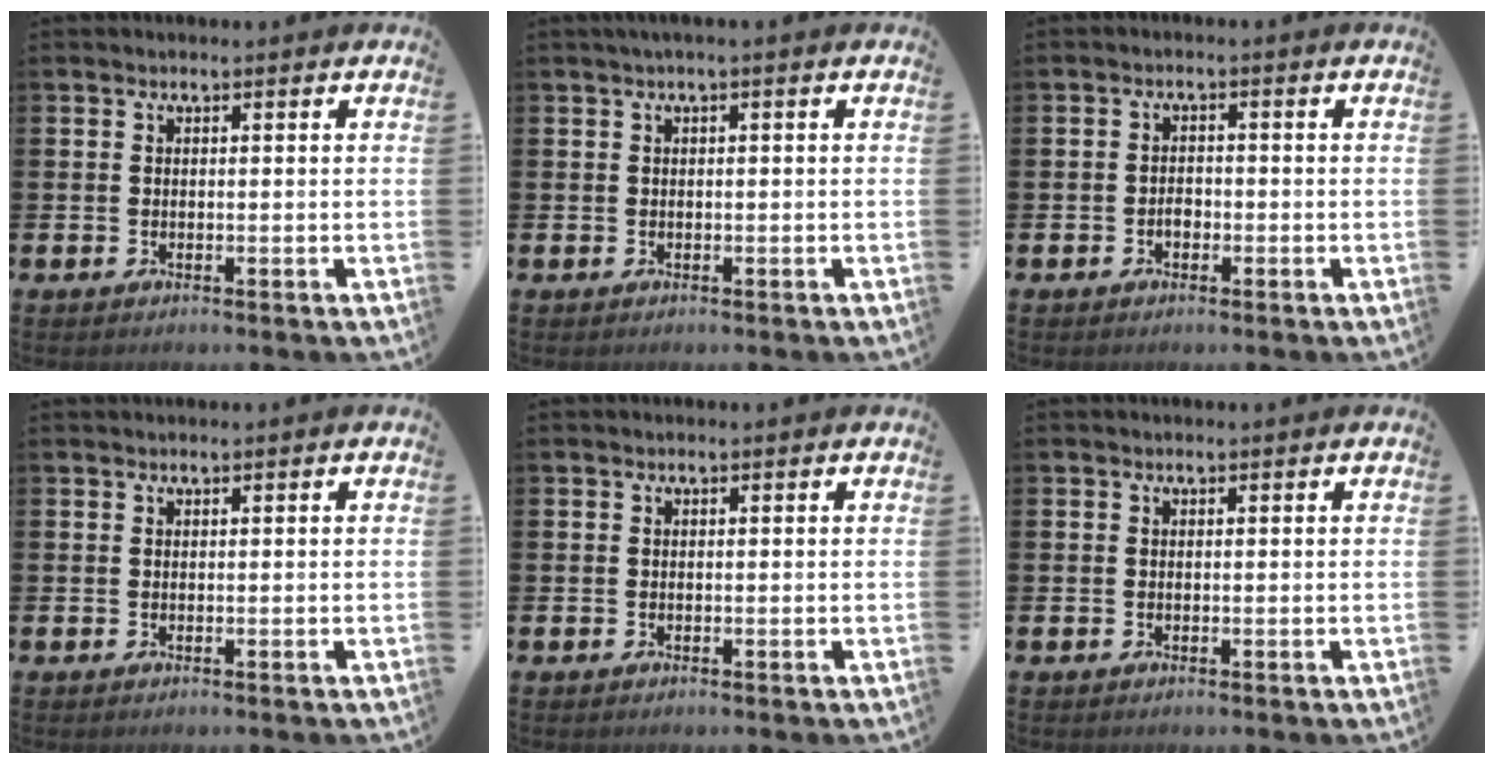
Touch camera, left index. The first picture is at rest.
{"total": 0.8, "force": [0.1, 0.0, 0.8], "torque": [-0.012, 0.001, 0.001]}
{"total": 1.5, "force": [-0.6, 1.1, 0.9], "torque": [-0.005, -0.002, -0.016]}
{"total": 0.0}
{"total": 0.0}
{"total": 0.0}